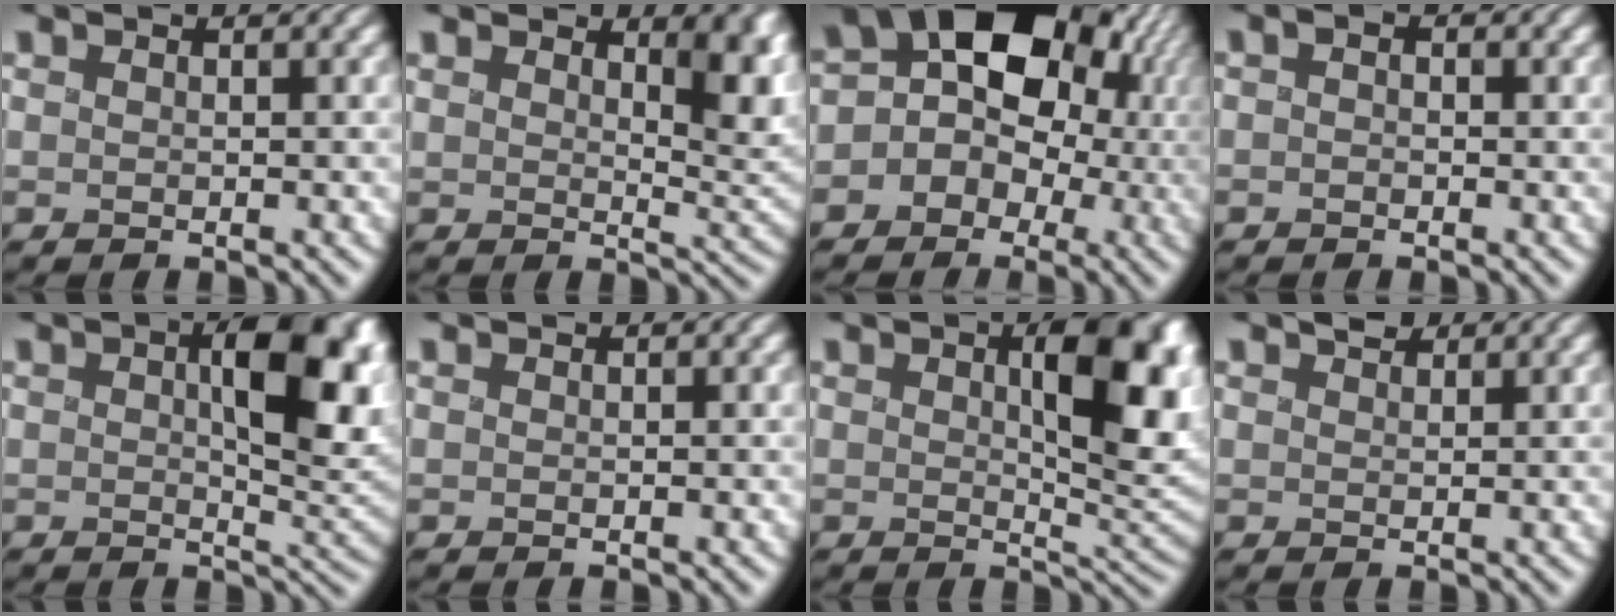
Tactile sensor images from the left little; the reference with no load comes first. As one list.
[{"total": 5.5, "force": [3.0, 2.8, 3.7], "torque": [-0.063, -0.013, 0.050]}, {"total": 16.2, "force": [3.0, 13.9, 7.9], "torque": [-0.139, 0.042, 0.008]}, {"total": 1.1, "force": [-0.6, 0.7, 0.6], "torque": [-0.011, 0.000, -0.017]}, {"total": 9.7, "force": [2.1, 4.9, 8.1], "torque": [-0.119, -0.006, 0.038]}, {"total": 0.0}, {"total": 8.9, "force": [2.2, 4.3, 7.5], "torque": [-0.107, -0.009, 0.040]}, {"total": 1.3, "force": [0.9, 0.6, 0.6], "torque": [-0.017, 0.005, 0.013]}]